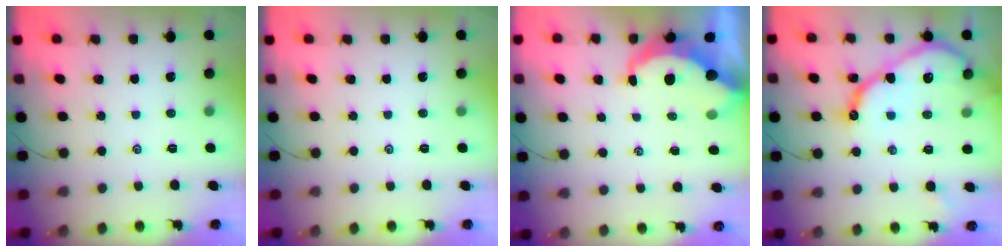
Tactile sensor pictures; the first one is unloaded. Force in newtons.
{"total": 0.0}
{"total": 7.3, "press": 7.2, "slide": 0.9}
{"total": 13.4, "press": 13.4, "slide": 1.0}